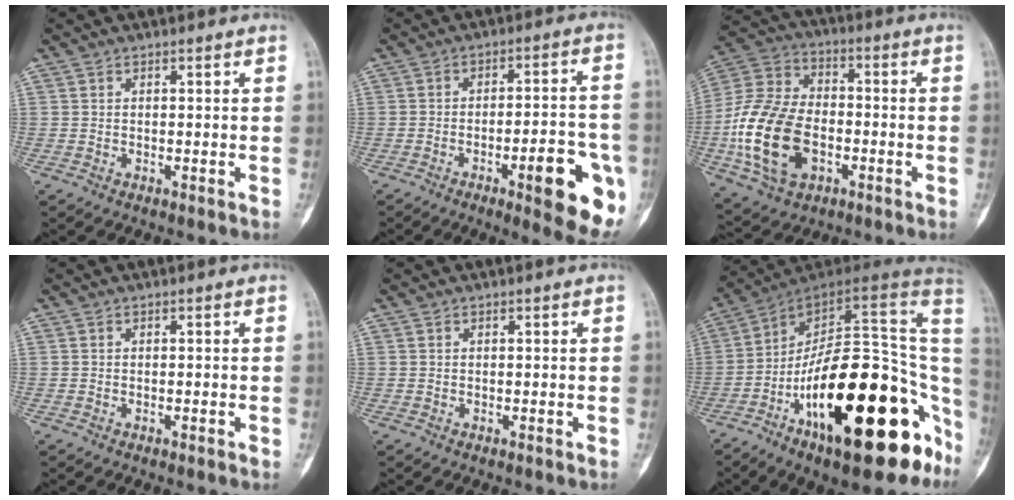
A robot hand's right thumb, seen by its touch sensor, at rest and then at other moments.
{"total": 14.6, "force": [-5.9, 3.8, 12.8], "torque": [-0.144, 0.020, -0.071]}
{"total": 19.5, "force": [-4.7, 12.6, 14.1], "torque": [-0.277, 0.018, -0.083]}
{"total": 0.5, "force": [-0.2, 0.2, 0.5], "torque": [-0.009, -0.001, -0.002]}
{"total": 0.0}
{"total": 31.7, "force": [-10.9, 12.1, 27.2], "torque": [-0.314, 0.062, -0.167]}